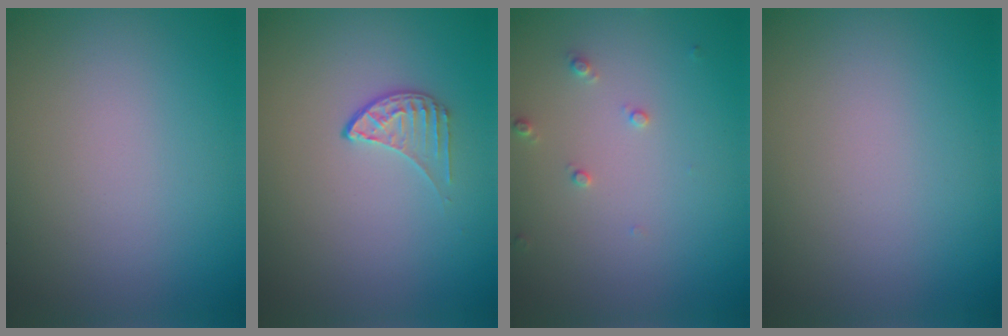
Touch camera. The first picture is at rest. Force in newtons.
{"total": 1.6, "press": 1.0, "slide": 1.2}
{"total": 1.1, "press": 1.1, "slide": 0.2}
{"total": 0.0}